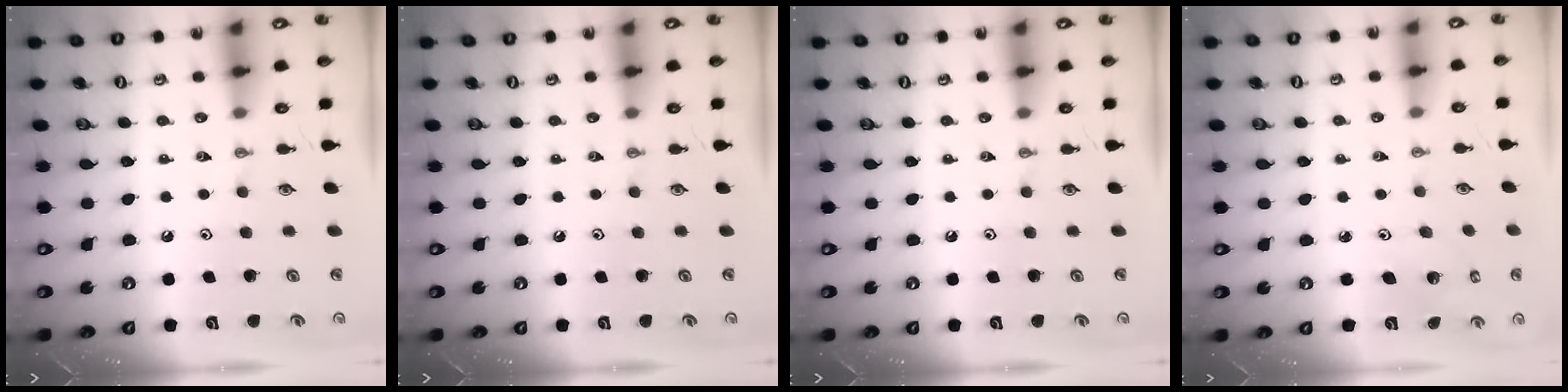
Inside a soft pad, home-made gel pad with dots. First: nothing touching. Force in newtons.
{"total": 0.0}
{"total": 0.0}
{"total": 2.6, "press": 2.6, "slide": 0.2}